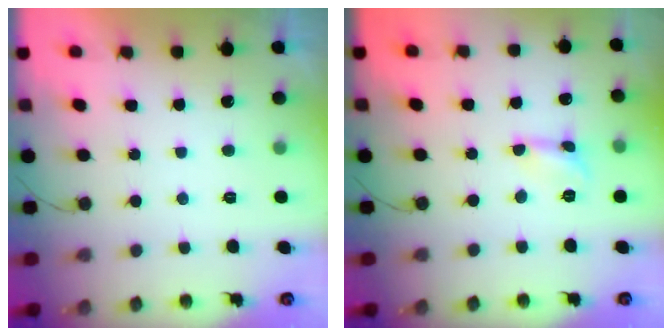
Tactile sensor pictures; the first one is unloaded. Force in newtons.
{"total": 2.8, "press": 2.7, "slide": 0.3}